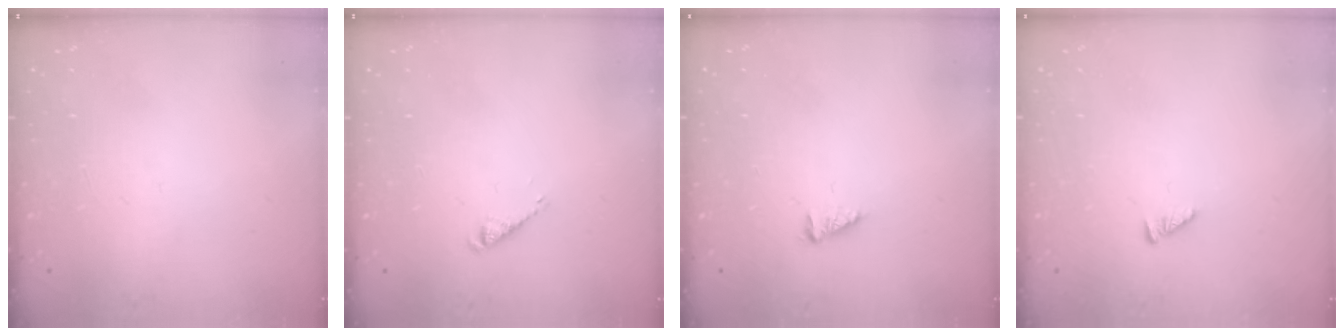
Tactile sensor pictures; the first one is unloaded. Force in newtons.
{"total": 2.6, "press": 2.6, "slide": 0.5}
{"total": 1.7, "press": 1.7, "slide": 0.2}
{"total": 2.1, "press": 2.1, "slide": 0.3}